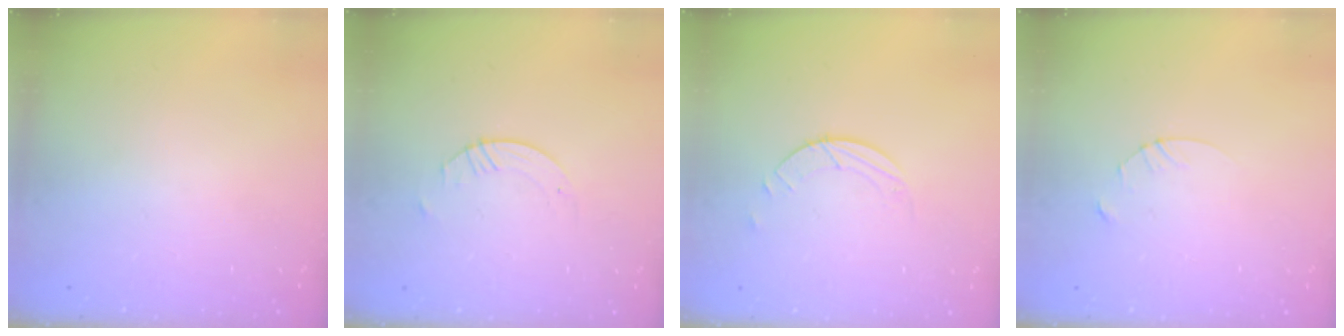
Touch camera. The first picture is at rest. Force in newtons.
{"total": 0.8, "press": 0.8, "slide": 0.2}
{"total": 1.7, "press": 1.7, "slide": 0.2}
{"total": 3.2, "press": 3.2, "slide": 0.3}